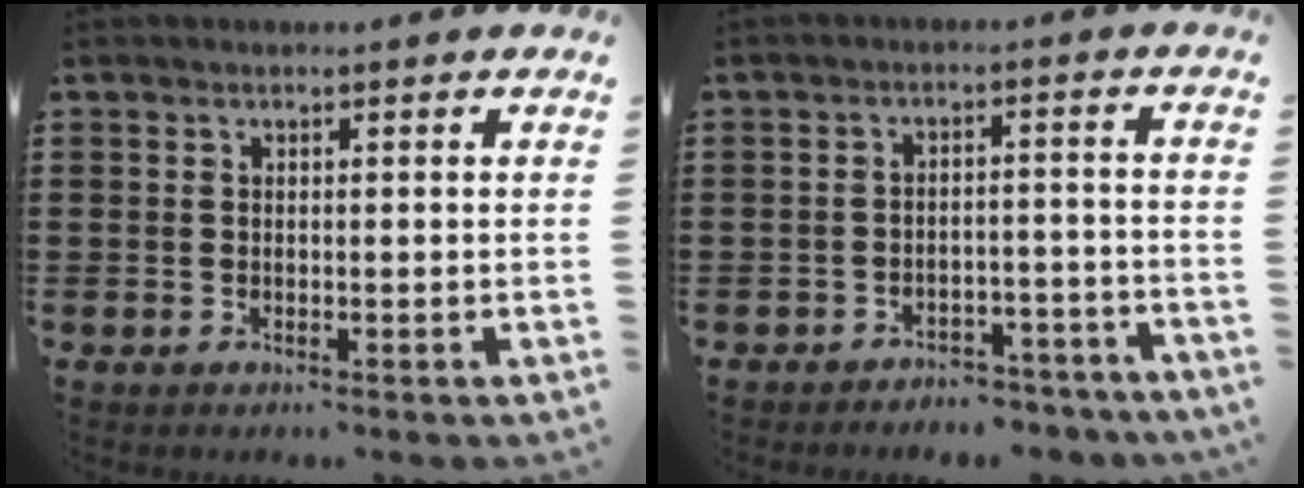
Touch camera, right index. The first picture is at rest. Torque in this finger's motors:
{"motor_torque": [0.02, 0.08, -0.10, -0.21]}